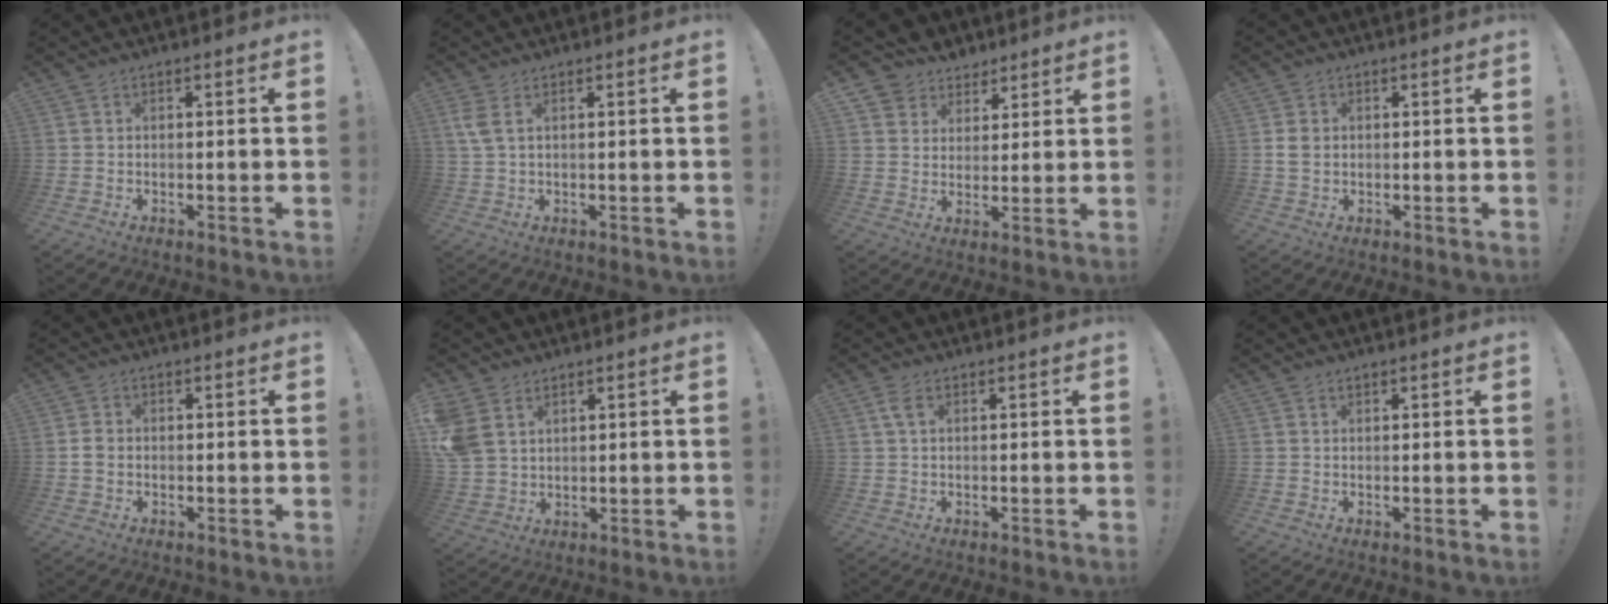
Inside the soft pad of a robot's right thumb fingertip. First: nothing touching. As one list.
[{"total": 3.4, "force": [1.5, 1.0, 2.9], "torque": [-0.063, 0.002, 0.029]}, {"total": 6.8, "force": [4.4, 5.2, 0.1], "torque": [-0.007, -0.037, 0.089]}, {"total": 3.2, "force": [0.3, 2.5, 1.9], "torque": [-0.027, 0.004, 0.006]}, {"total": 2.1, "force": [-0.4, 1.7, 1.3], "torque": [-0.022, 0.007, -0.007]}, {"total": 7.5, "force": [3.5, 5.4, 3.9], "torque": [-0.090, -0.007, 0.075]}, {"total": 3.0, "force": [1.1, 1.3, 2.5], "torque": [-0.046, 0.003, 0.018]}, {"total": 0.5, "force": [0.4, 0.2, 0.1], "torque": [0.000, -0.001, 0.009]}]